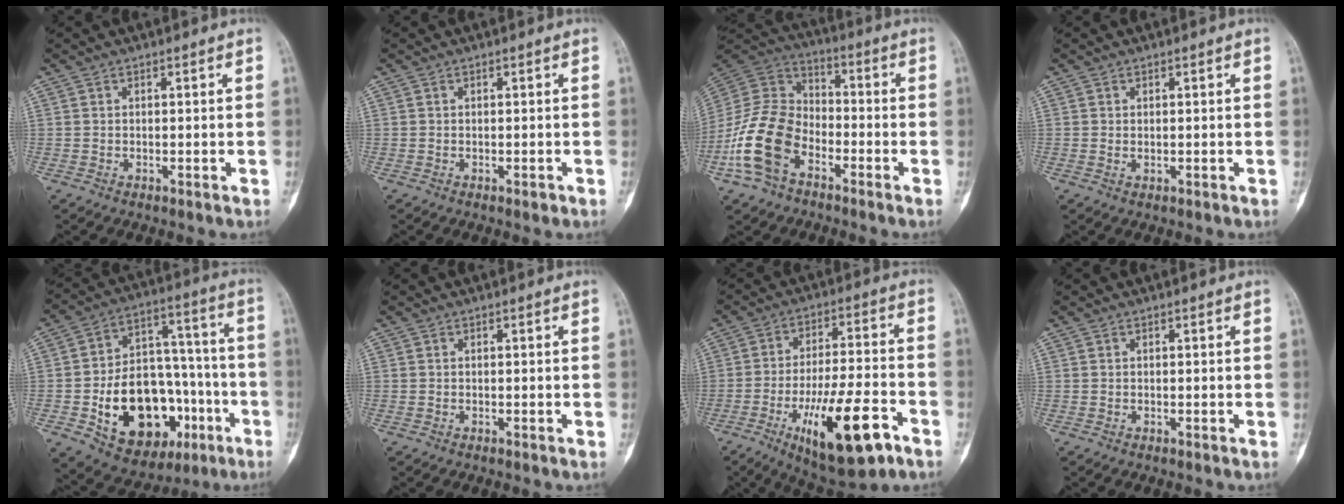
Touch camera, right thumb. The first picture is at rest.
{"total": 0.6, "force": [-0.3, 0.3, 0.4], "torque": [-0.004, 0.000, -0.005]}
{"total": 15.7, "force": [-6.9, 10.2, 9.7], "torque": [-0.192, 0.051, -0.145]}
{"total": 0.6, "force": [0.1, 0.4, 0.5], "torque": [-0.011, 0.002, 0.003]}
{"total": 24.4, "force": [-7.9, 15.8, 16.8], "torque": [-0.231, 0.052, -0.102]}
{"total": 0.0}
{"total": 18.3, "force": [-8.3, 5.8, 15.2], "torque": [-0.252, 0.035, -0.123]}
{"total": 0.0}